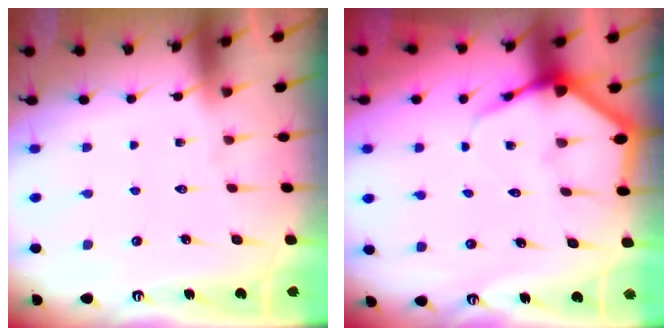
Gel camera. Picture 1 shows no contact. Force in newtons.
{"total": 5.5, "press": 5.5, "slide": 0.6}